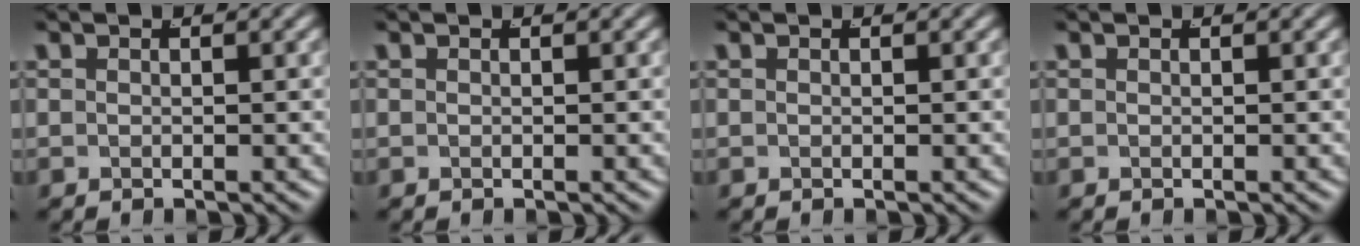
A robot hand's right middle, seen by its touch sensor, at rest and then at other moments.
{"total": 0.0}
{"total": 0.0}
{"total": 0.0}